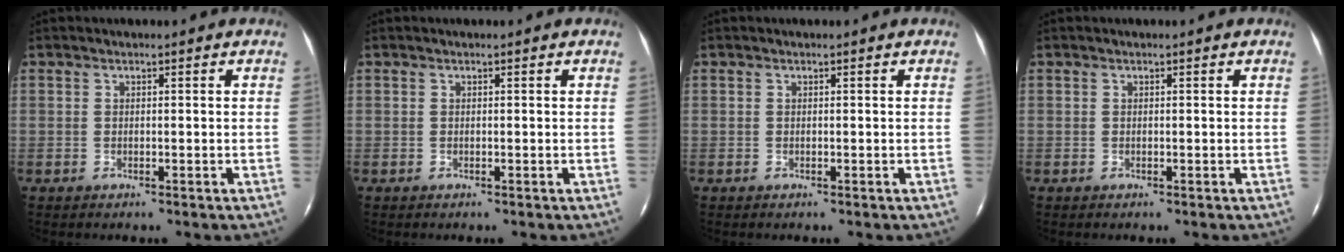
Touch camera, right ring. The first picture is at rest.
{"total": 0.0}
{"total": 0.0}
{"total": 0.0}